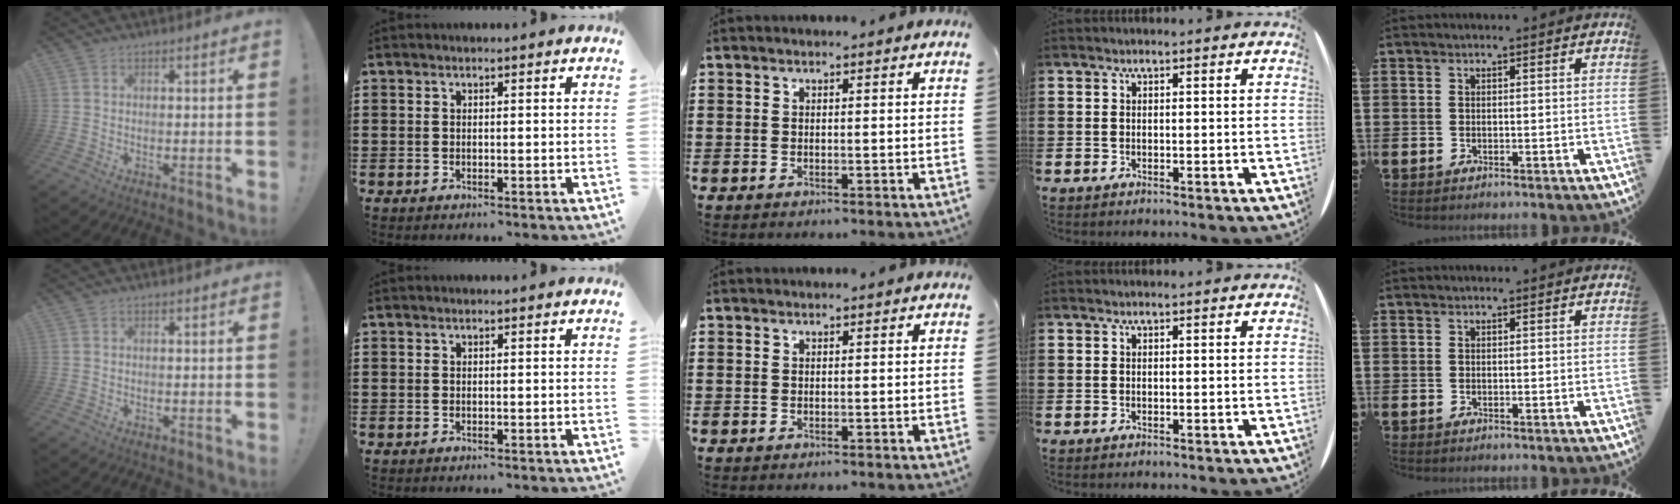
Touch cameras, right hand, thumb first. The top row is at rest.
{}